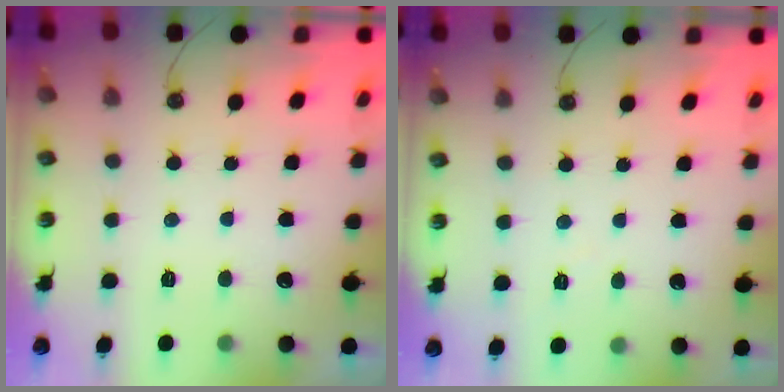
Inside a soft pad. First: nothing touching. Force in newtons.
{"total": 3.2, "press": 3.2, "slide": 0.5}